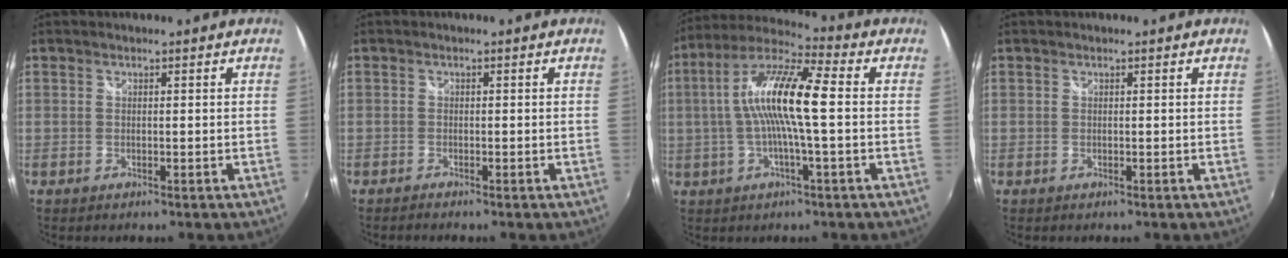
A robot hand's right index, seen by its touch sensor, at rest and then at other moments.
{"total": 1.1, "force": [-1.1, 0.3, 0.3], "torque": [-0.012, -0.005, -0.022]}
{"total": 14.1, "force": [0.4, 2.0, 14.0], "torque": [-0.266, 0.018, -0.003]}
{"total": 0.0}